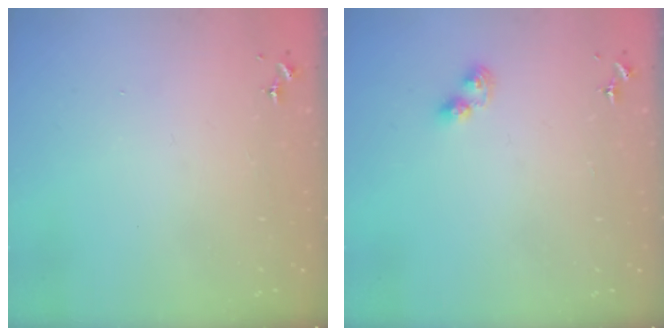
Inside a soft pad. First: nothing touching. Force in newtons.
{"total": 3.0, "press": 2.9, "slide": 0.4}